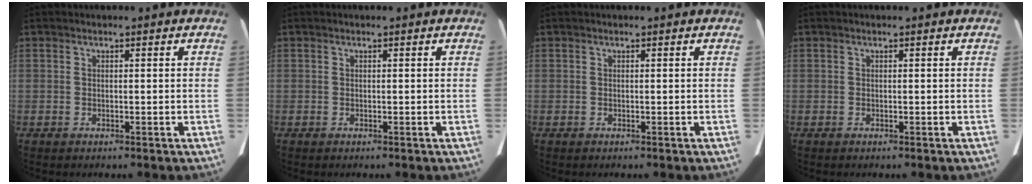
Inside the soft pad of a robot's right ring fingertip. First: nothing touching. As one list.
[{"total": 0.0}, {"total": 0.0}, {"total": 0.0}]